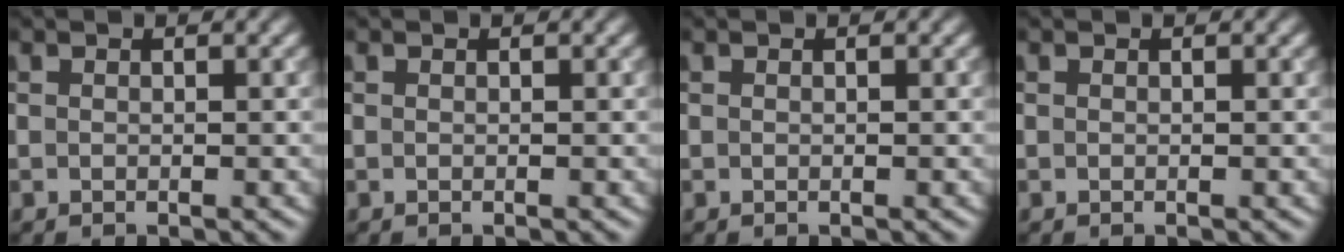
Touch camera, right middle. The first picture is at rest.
{"total": 0.0}
{"total": 0.0}
{"total": 0.0}